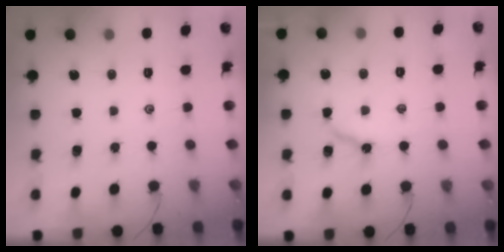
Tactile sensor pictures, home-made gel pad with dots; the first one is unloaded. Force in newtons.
{"total": 6.5, "press": 6.4, "slide": 0.7}